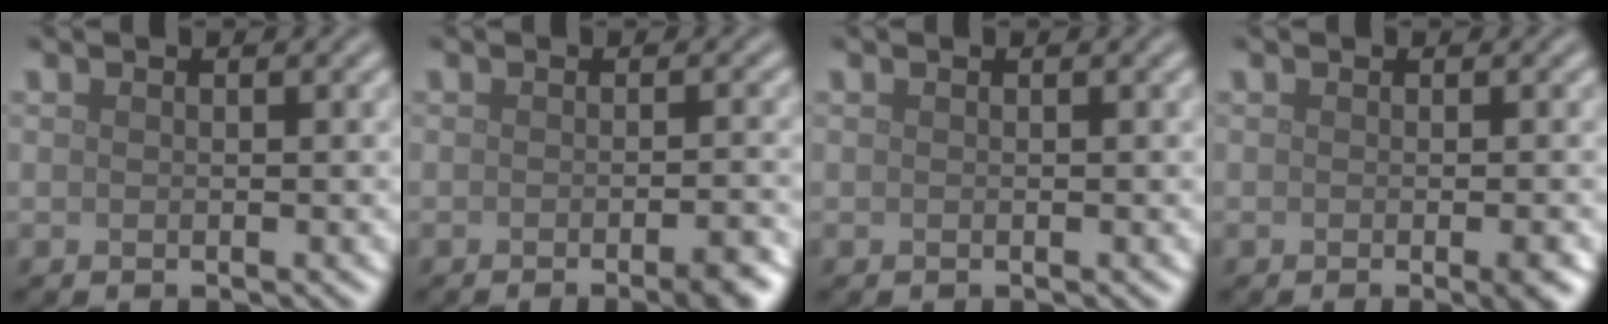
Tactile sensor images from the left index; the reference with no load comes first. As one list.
[{"total": 4.0, "force": [-2.0, 1.1, 3.3], "torque": [-0.030, 0.000, -0.025]}, {"total": 0.0}, {"total": 2.2, "force": [-0.7, 0.5, 2.0], "torque": [-0.019, -0.002, -0.011]}]